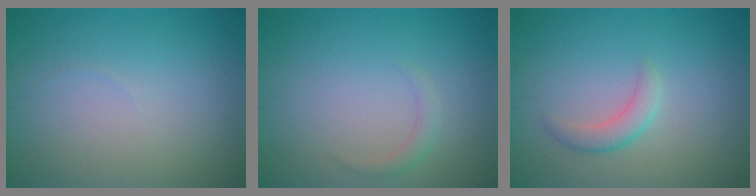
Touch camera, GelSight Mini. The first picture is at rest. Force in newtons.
{"total": 1.0, "press": 1.0, "slide": 0.1}
{"total": 1.9, "press": 1.9, "slide": 0.1}